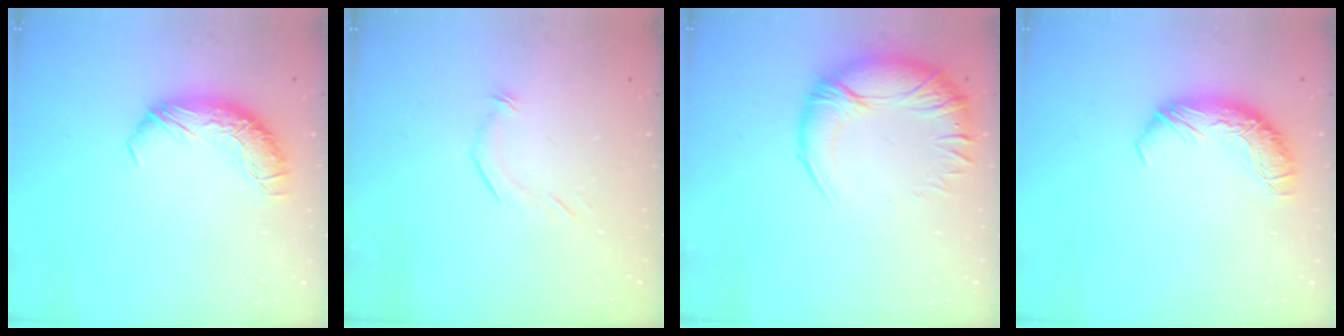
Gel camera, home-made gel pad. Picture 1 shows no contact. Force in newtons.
{"total": 7.2, "press": 7.2, "slide": 0.7}
{"total": 4.8, "press": 2.9, "slide": 3.8}
{"total": 0.0}